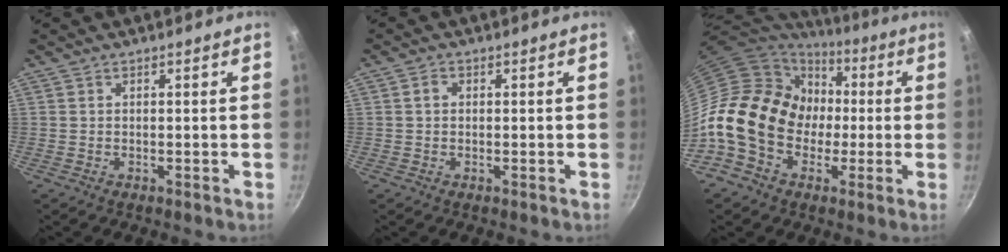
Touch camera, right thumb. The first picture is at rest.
{"total": 1.6, "force": [0.3, 1.3, 0.9], "torque": [-0.014, 0.006, 0.002]}
{"total": 20.6, "force": [-1.4, 16.3, 12.4], "torque": [-0.198, 0.052, -0.026]}